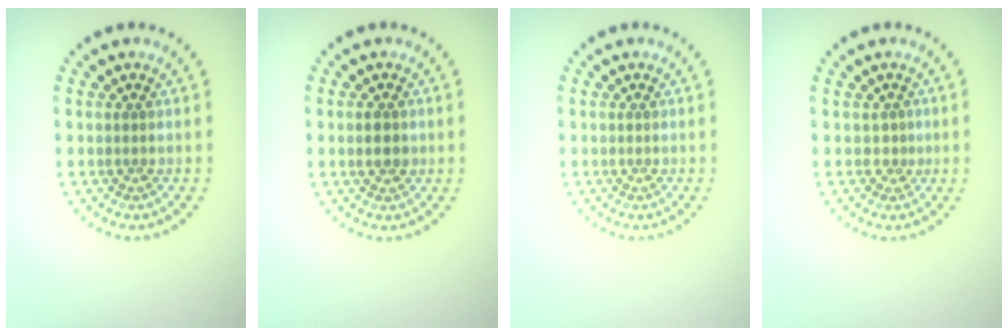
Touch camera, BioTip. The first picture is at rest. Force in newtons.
{"total": 1.6, "press": 1.6, "slide": 0.2}
{"total": 0.0}
{"total": 0.5, "press": 0.2, "slide": 0.5}